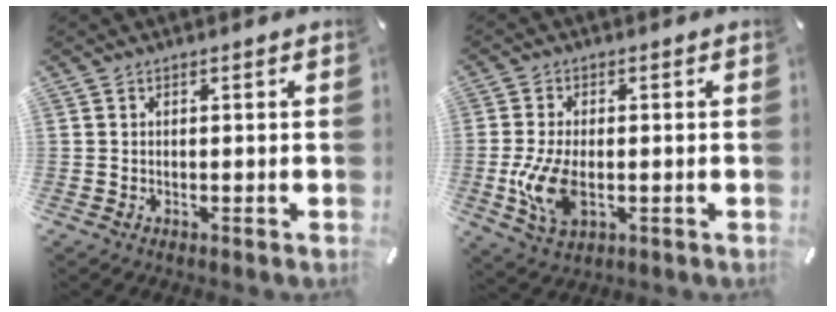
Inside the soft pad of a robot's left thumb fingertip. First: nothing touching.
{"total": 9.8, "force": [-1.5, 5.4, 8.0], "torque": [-0.190, -0.014, -0.025]}